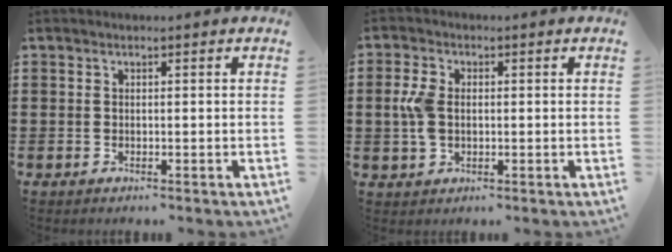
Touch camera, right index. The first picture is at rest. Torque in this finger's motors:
{"motor_torque": [0.51, 0.25, 0.08, 0.05]}